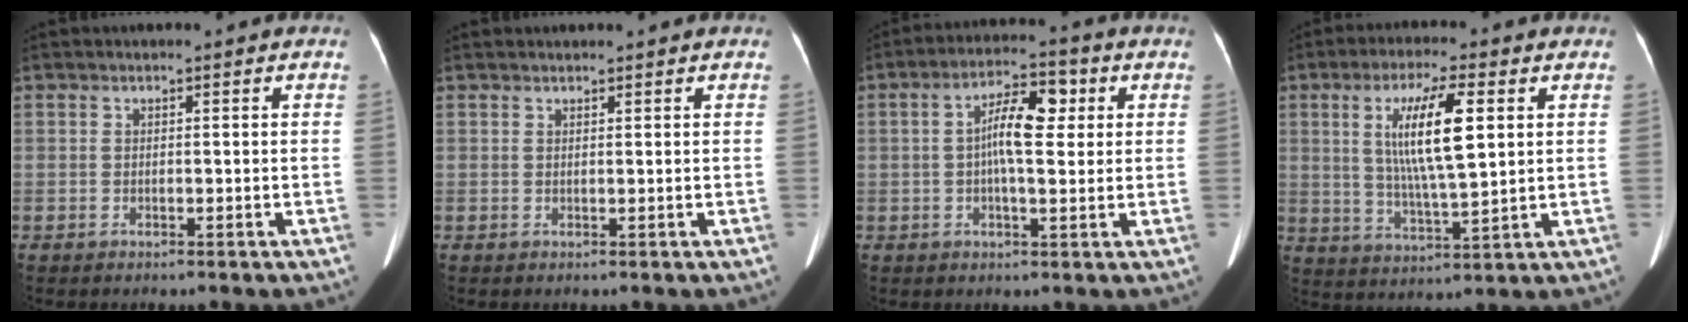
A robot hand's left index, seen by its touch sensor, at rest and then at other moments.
{"total": 2.4, "force": [2.2, 0.2, 0.9], "torque": [-0.009, 0.011, 0.028]}
{"total": 7.7, "force": [0.8, 2.3, 7.3], "torque": [-0.129, 0.017, 0.014]}
{"total": 10.7, "force": [2.5, 1.3, 10.3], "torque": [-0.193, -0.006, 0.050]}